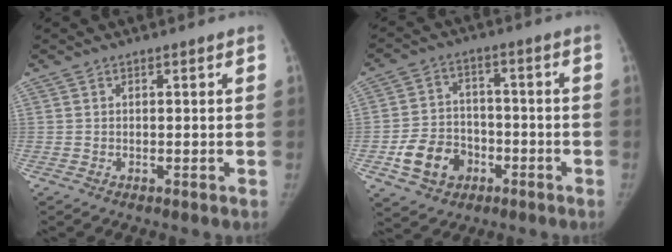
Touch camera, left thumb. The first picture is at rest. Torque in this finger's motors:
{"motor_torque": [0.19, 1.55, 0.13, -0.08, 0.26]}